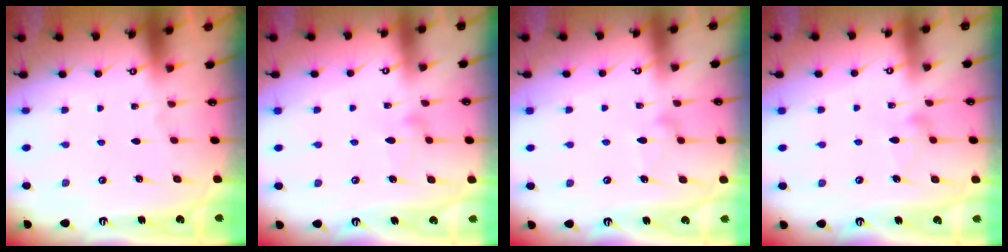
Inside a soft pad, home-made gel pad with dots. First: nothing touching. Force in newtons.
{"total": 7.2, "press": 7.2, "slide": 0.4}
{"total": 9.8, "press": 9.7, "slide": 0.5}
{"total": 8.6, "press": 8.6, "slide": 0.1}